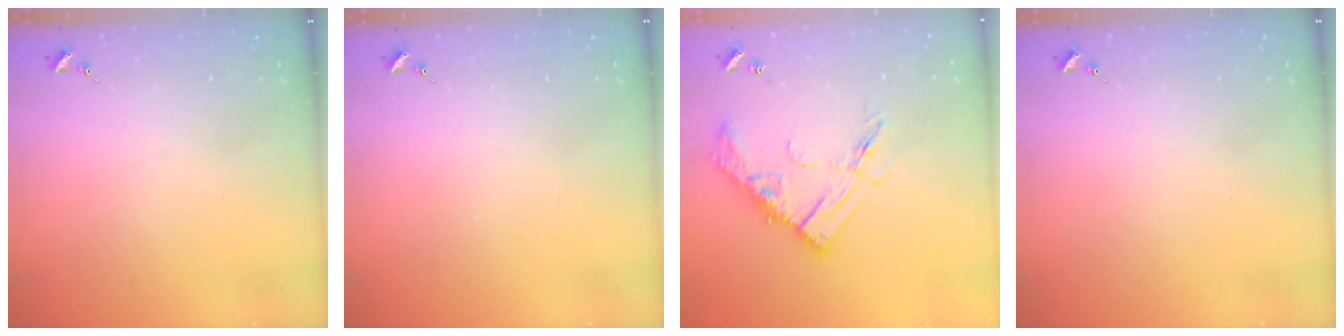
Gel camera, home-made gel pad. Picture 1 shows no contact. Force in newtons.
{"total": 0.0}
{"total": 14.1, "press": 14.0, "slide": 1.1}
{"total": 0.0}